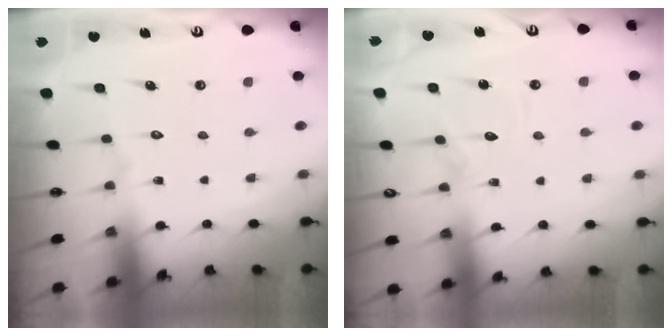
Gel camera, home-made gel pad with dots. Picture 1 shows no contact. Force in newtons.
{"total": 7.6, "press": 7.6, "slide": 0.4}